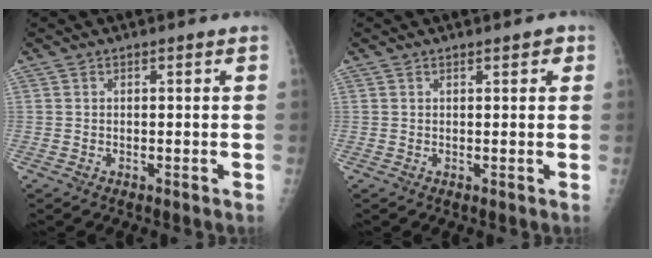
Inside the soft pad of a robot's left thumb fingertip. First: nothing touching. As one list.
[{"total": 1.7, "force": [0.9, 0.7, 1.2], "torque": [-0.008, -0.001, 0.010]}]